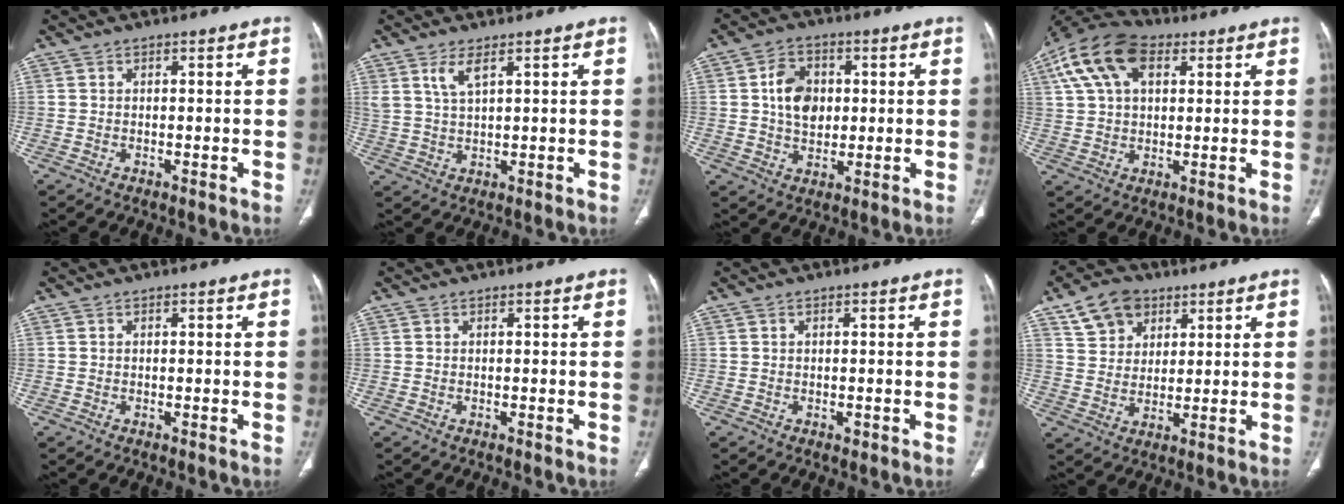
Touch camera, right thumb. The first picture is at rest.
{"total": 4.0, "force": [2.3, 1.1, 3.1], "torque": [-0.070, -0.013, 0.055]}
{"total": 8.6, "force": [1.2, 6.3, 5.6], "torque": [-0.073, -0.001, 0.021]}
{"total": 14.8, "force": [5.8, 8.7, 10.4], "torque": [-0.197, 0.020, 0.102]}
{"total": 0.0}
{"total": 0.0}
{"total": 0.8, "force": [-0.2, 0.6, 0.6], "torque": [-0.009, -0.001, 0.000]}
{"total": 9.0, "force": [5.0, 6.4, 3.9], "torque": [-0.046, -0.014, 0.095]}